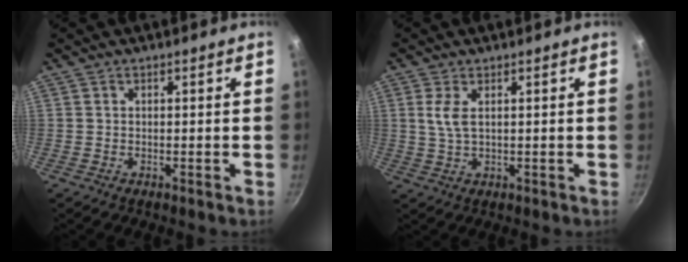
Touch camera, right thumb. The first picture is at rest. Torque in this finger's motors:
{"motor_torque": [-0.53, 0.05, 0.18, -0.53, 0.01]}